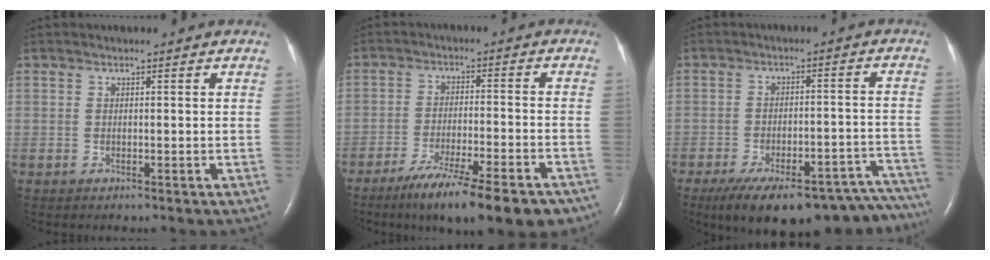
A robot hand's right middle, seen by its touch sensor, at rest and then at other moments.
{"total": 17.1, "force": [-12.8, 2.4, 11.0], "torque": [-0.127, -0.021, -0.194]}
{"total": 23.4, "force": [-20.0, 6.1, 10.4], "torque": [-0.098, 0.015, -0.261]}